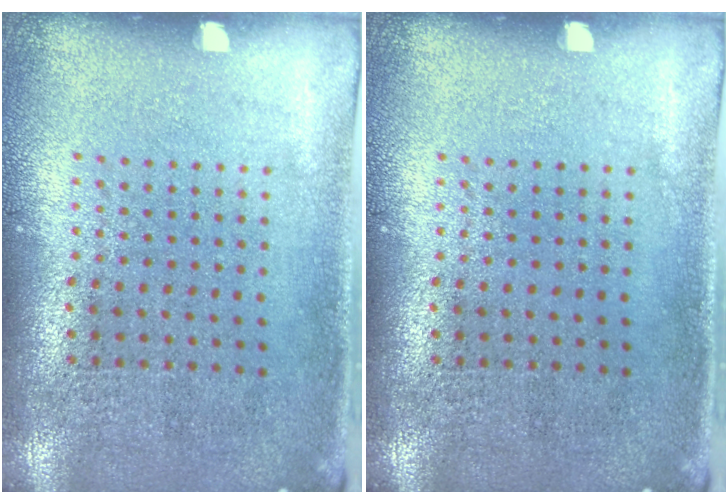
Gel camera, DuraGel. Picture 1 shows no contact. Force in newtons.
{"total": 0.0}